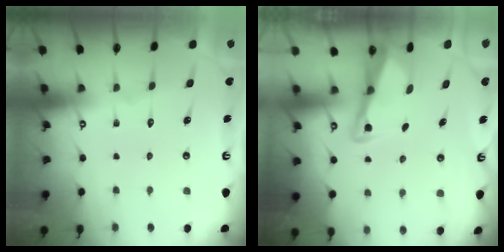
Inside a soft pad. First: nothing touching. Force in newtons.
{"total": 3.0, "press": 3.0, "slide": 0.4}